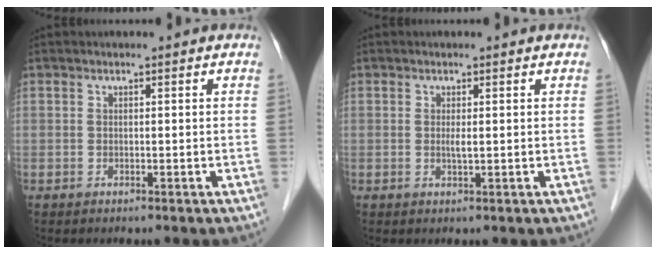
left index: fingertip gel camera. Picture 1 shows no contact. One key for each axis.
{"total": 1.1, "fx": 0.2, "fy": 0.1, "fz": 1.1, "tx": -0.028, "ty": -0.002, "tz": 0.004}